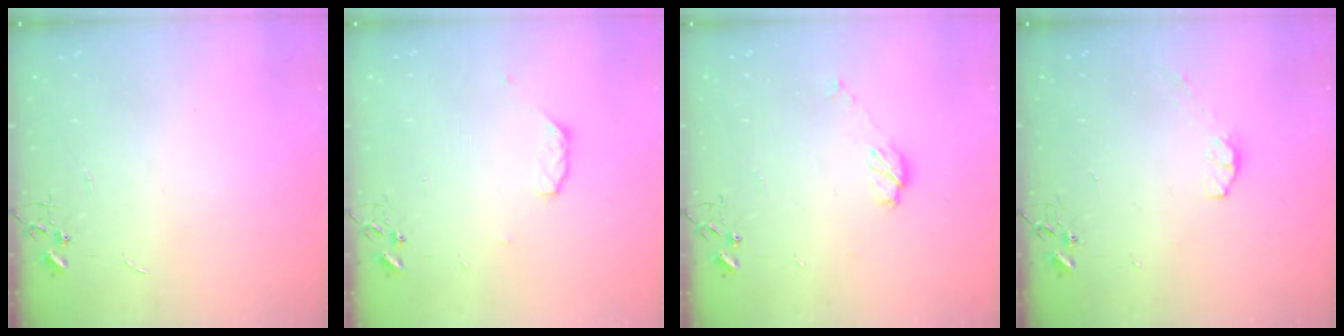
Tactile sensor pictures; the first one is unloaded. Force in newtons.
{"total": 5.3, "press": 5.2, "slide": 1.0}
{"total": 6.7, "press": 6.7, "slide": 0.3}
{"total": 4.5, "press": 4.5, "slide": 0.5}